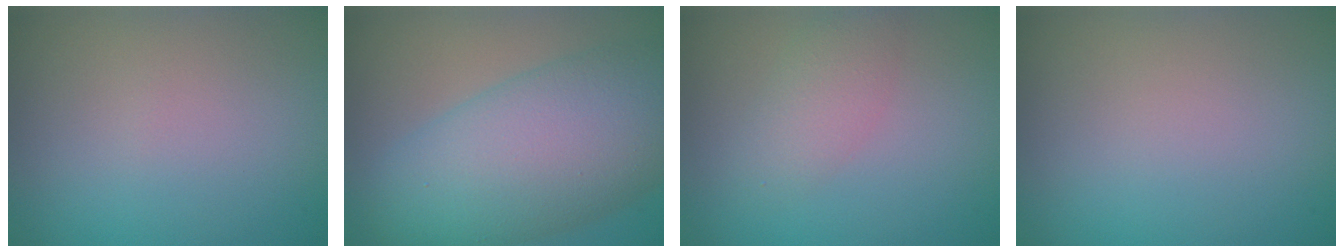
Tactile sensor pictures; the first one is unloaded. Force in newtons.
{"total": 10.7, "press": 10.7, "slide": 0.3}
{"total": 2.7, "press": 2.7, "slide": 0.1}
{"total": 0.0}